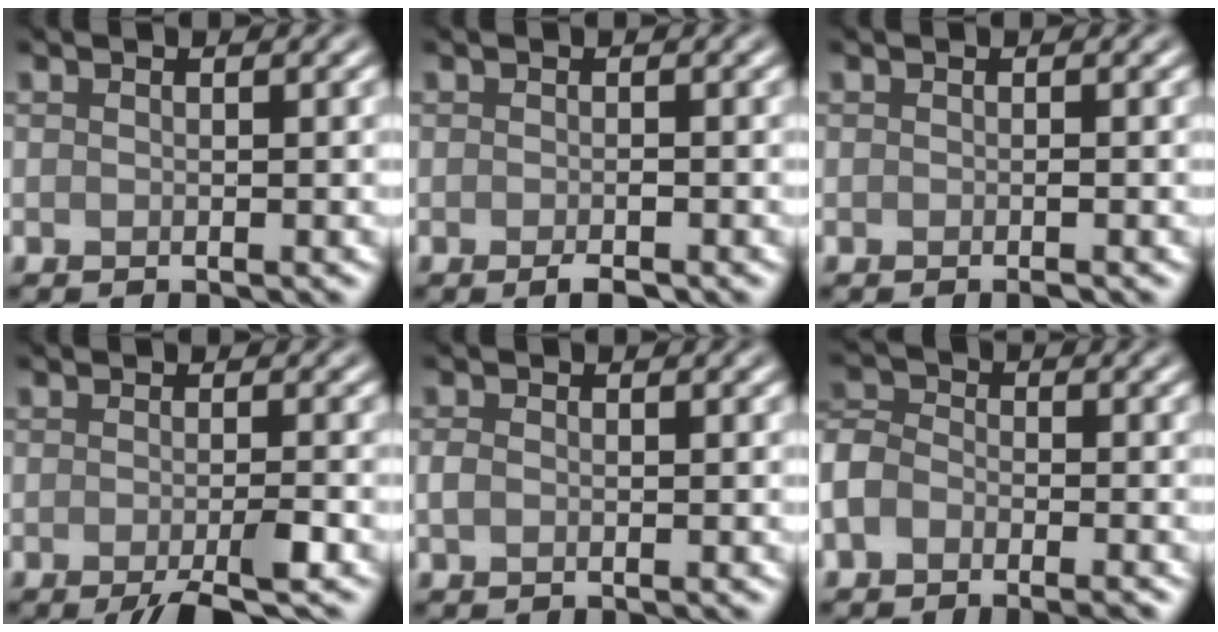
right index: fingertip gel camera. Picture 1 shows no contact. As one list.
[{"total": 1.4, "force": [-0.8, 0.5, 1.0], "torque": [-0.016, -0.002, -0.012]}, {"total": 0.5, "force": [-0.3, 0.1, 0.4], "torque": [-0.006, 0.001, -0.003]}, {"total": 3.9, "force": [-2.4, 0.6, 3.0], "torque": [-0.049, -0.005, -0.044]}, {"total": 0.9, "force": [-0.3, 0.6, 0.6], "torque": [-0.015, -0.001, -0.007]}, {"total": 5.3, "force": [-3.1, 3.2, 2.9], "torque": [-0.050, 0.005, -0.066]}]